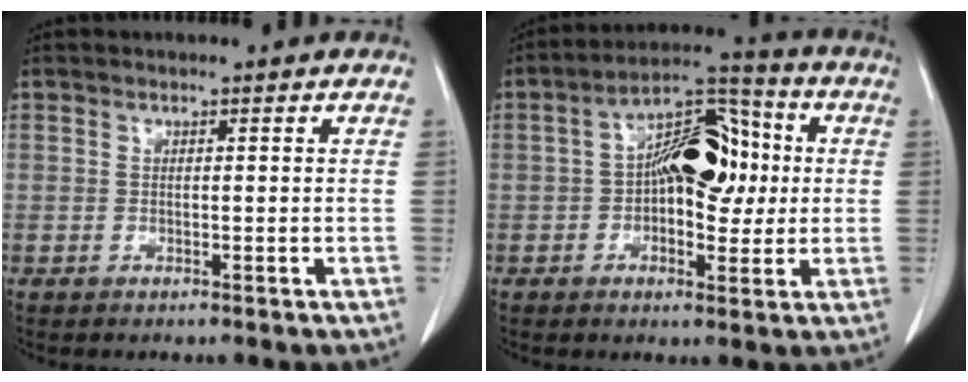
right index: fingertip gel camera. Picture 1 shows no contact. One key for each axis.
{"total": 11.8, "fx": 0.7, "fy": 6.0, "fz": 10.2, "tx": -0.162, "ty": 0.036, "tz": 0.009}